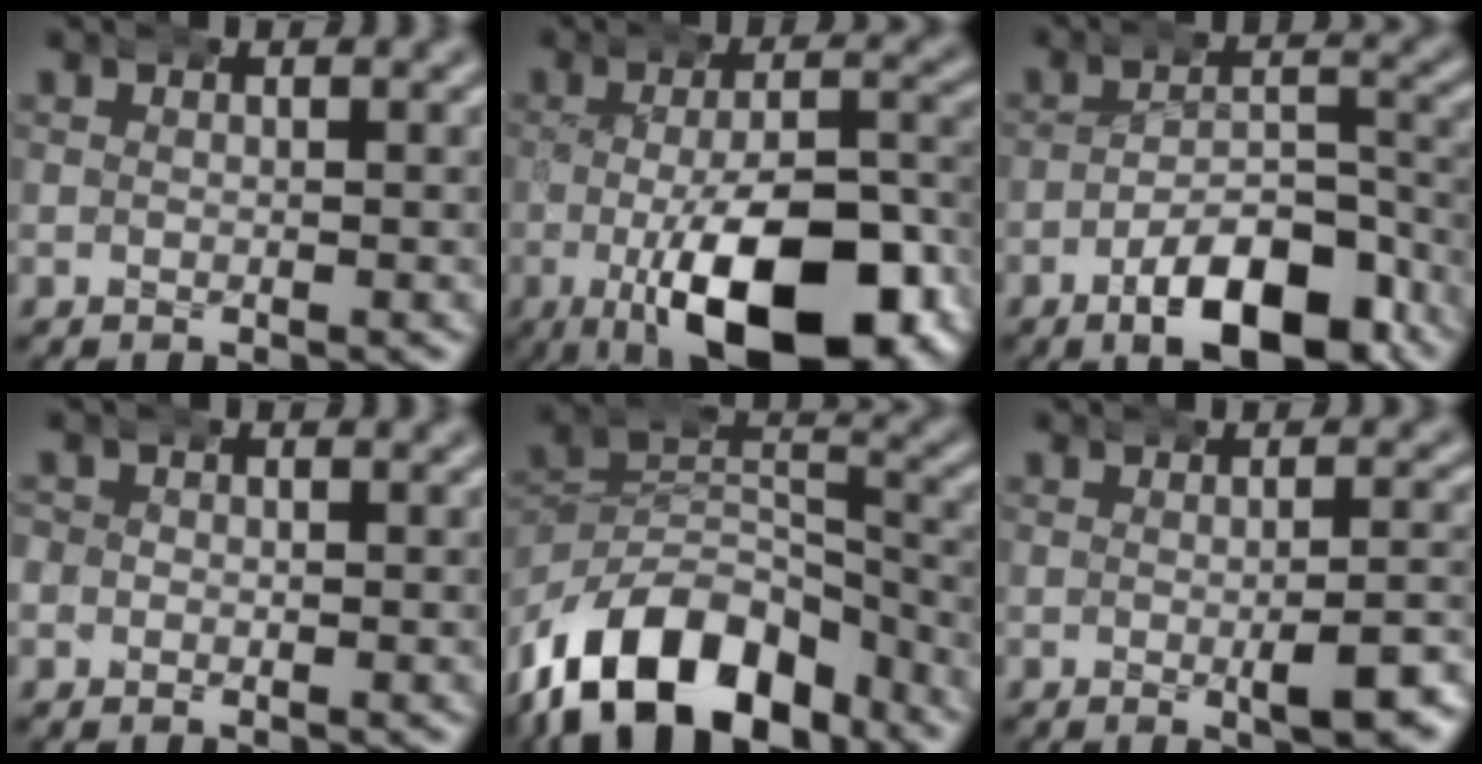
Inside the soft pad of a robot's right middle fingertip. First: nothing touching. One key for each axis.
{"total": 13.4, "fx": -4.9, "fy": 5.3, "fz": 11.2, "tx": -0.173, "ty": -0.034, "tz": -0.061}
{"total": 7.5, "fx": -5.0, "fy": 2.7, "fz": 4.9, "tx": -0.061, "ty": -0.007, "tz": -0.077}
{"total": 2.8, "fx": -0.3, "fy": 2.7, "fz": 0.7, "tx": -0.033, "ty": -0.009, "tz": -0.009}
{"total": 14.6, "fx": -8.2, "fy": 9.4, "fz": 7.6, "tx": -0.155, "ty": -0.053, "tz": -0.112}
{"total": 3.6, "fx": -1.1, "fy": 1.2, "fz": 3.3, "tx": -0.038, "ty": -0.002, "tz": -0.017}